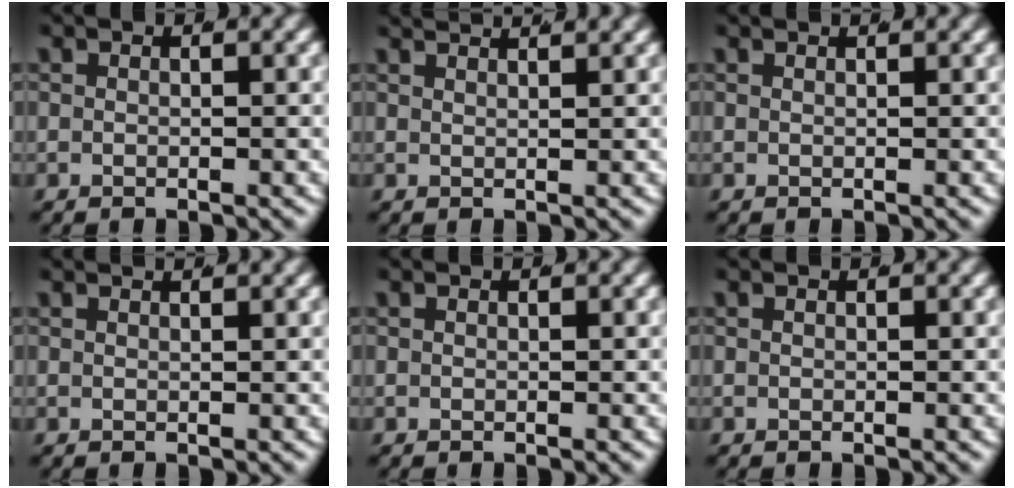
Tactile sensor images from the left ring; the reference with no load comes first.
{"total": 2.6, "force": [2.4, -0.3, 0.9], "torque": [-0.010, 0.003, 0.040]}
{"total": 0.7, "force": [0.6, -0.3, 0.1], "torque": [0.005, 0.002, 0.009]}
{"total": 1.1, "force": [1.0, -0.4, 0.3], "torque": [0.003, 0.001, 0.016]}
{"total": 0.0}
{"total": 0.0}